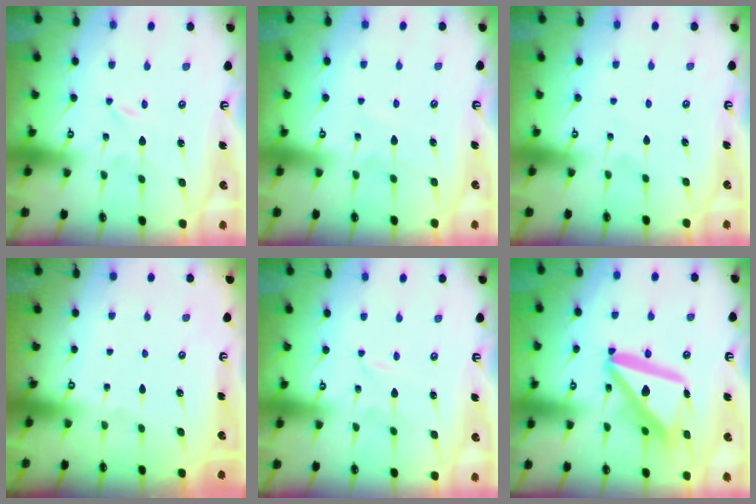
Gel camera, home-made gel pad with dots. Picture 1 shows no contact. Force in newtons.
{"total": 3.5, "press": 3.4, "slide": 0.3}
{"total": 2.0, "press": 2.0, "slide": 0.2}
{"total": 0.0}
{"total": 1.0, "press": 1.0, "slide": 0.0}
{"total": 17.8, "press": 17.6, "slide": 2.2}